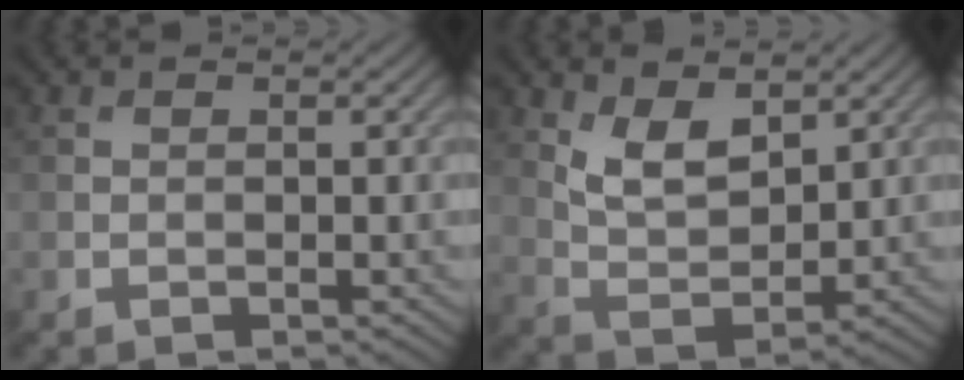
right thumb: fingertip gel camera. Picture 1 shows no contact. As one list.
[{"total": 5.6, "force": [3.1, 2.8, 3.7], "torque": [-0.080, -0.013, 0.062]}]